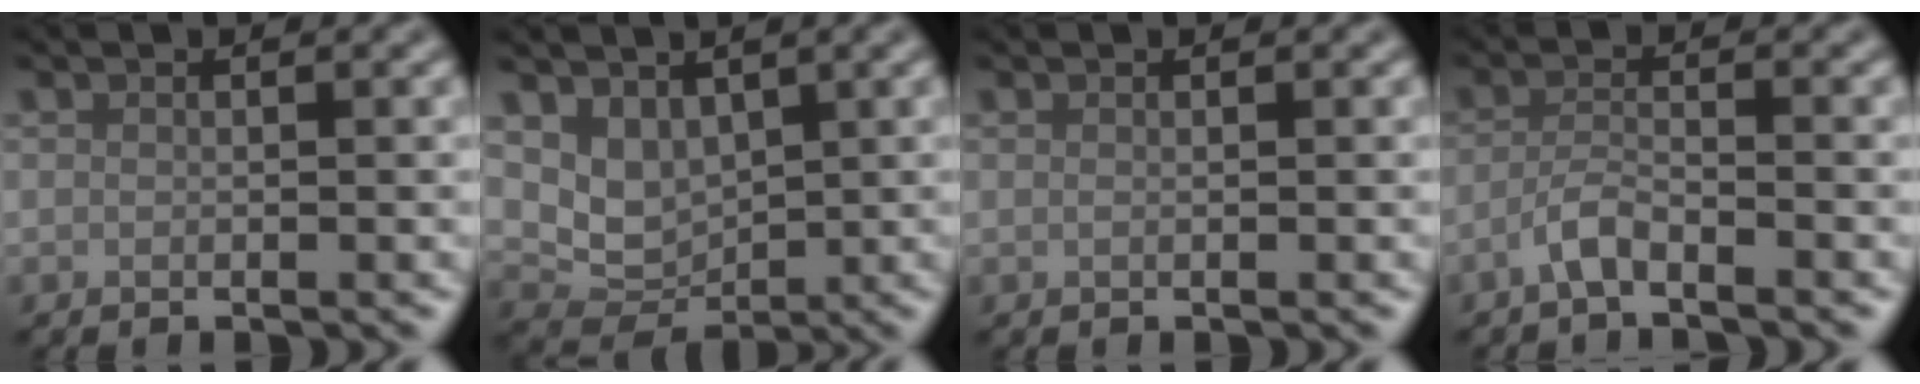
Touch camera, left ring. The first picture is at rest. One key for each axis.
{"total": 3.7, "fx": 1.6, "fy": 2.5, "fz": 2.1, "tx": -0.047, "ty": -0.014, "tz": 0.032}
{"total": 0.0}
{"total": 2.3, "fx": -1.7, "fy": 0.4, "fz": 1.5, "tx": -0.035, "ty": 0.001, "tz": -0.043}